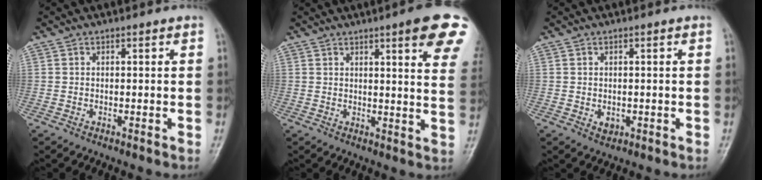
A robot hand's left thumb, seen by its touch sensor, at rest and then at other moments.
{"total": 14.2, "force": [7.9, 2.3, 11.6], "torque": [-0.122, -0.028, 0.085]}
{"total": 1.8, "force": [-0.3, 1.3, 1.2], "torque": [-0.009, -0.001, 0.000]}